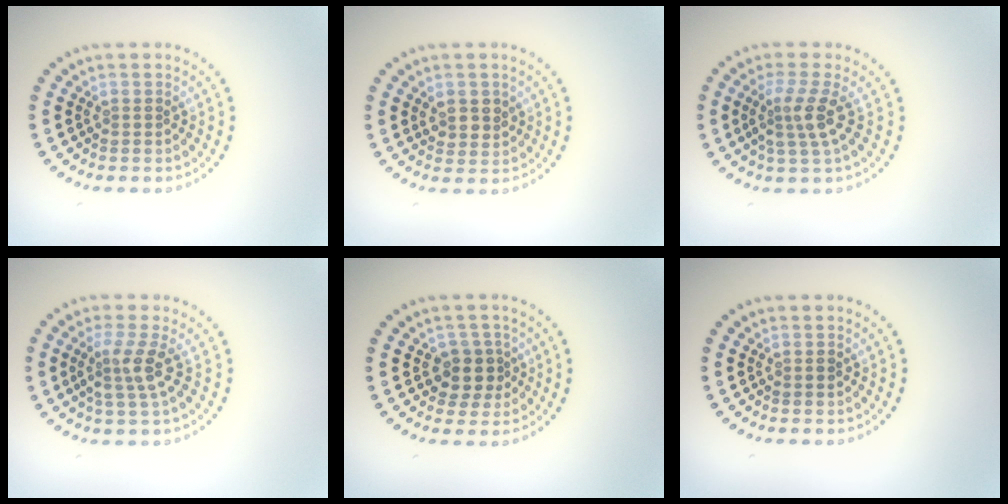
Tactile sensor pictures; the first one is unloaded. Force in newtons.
{"total": 2.0, "press": 1.9, "slide": 0.7}
{"total": 2.9, "press": 2.3, "slide": 1.8}
{"total": 2.8, "press": 2.1, "slide": 1.8}
{"total": 2.6, "press": 2.3, "slide": 1.2}
{"total": 0.6, "press": 0.6, "slide": 0.1}